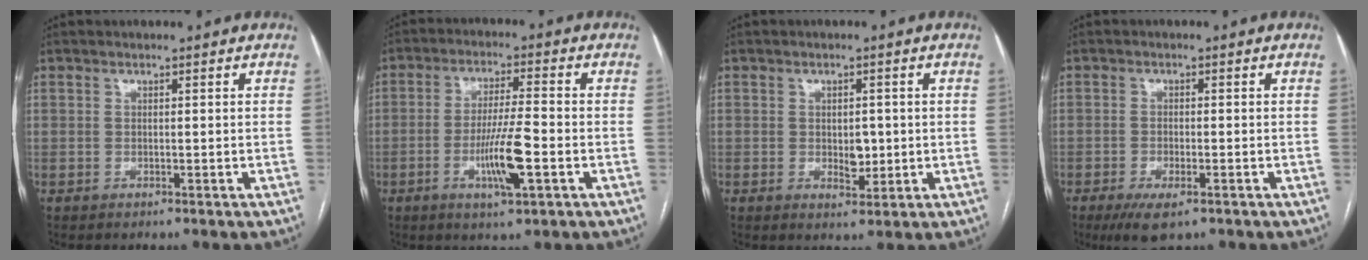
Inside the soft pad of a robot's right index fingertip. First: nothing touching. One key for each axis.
{"total": 8.4, "fx": -2.7, "fy": 0.6, "fz": 7.9, "tx": -0.148, "ty": -0.008, "tz": -0.049}
{"total": 3.2, "fx": -0.2, "fy": 1.9, "fz": 2.6, "tx": -0.034, "ty": -0.001, "tz": 0.003}
{"total": 5.2, "fx": -3.1, "fy": 1.6, "fz": 3.9, "tx": -0.071, "ty": -0.011, "tz": -0.047}